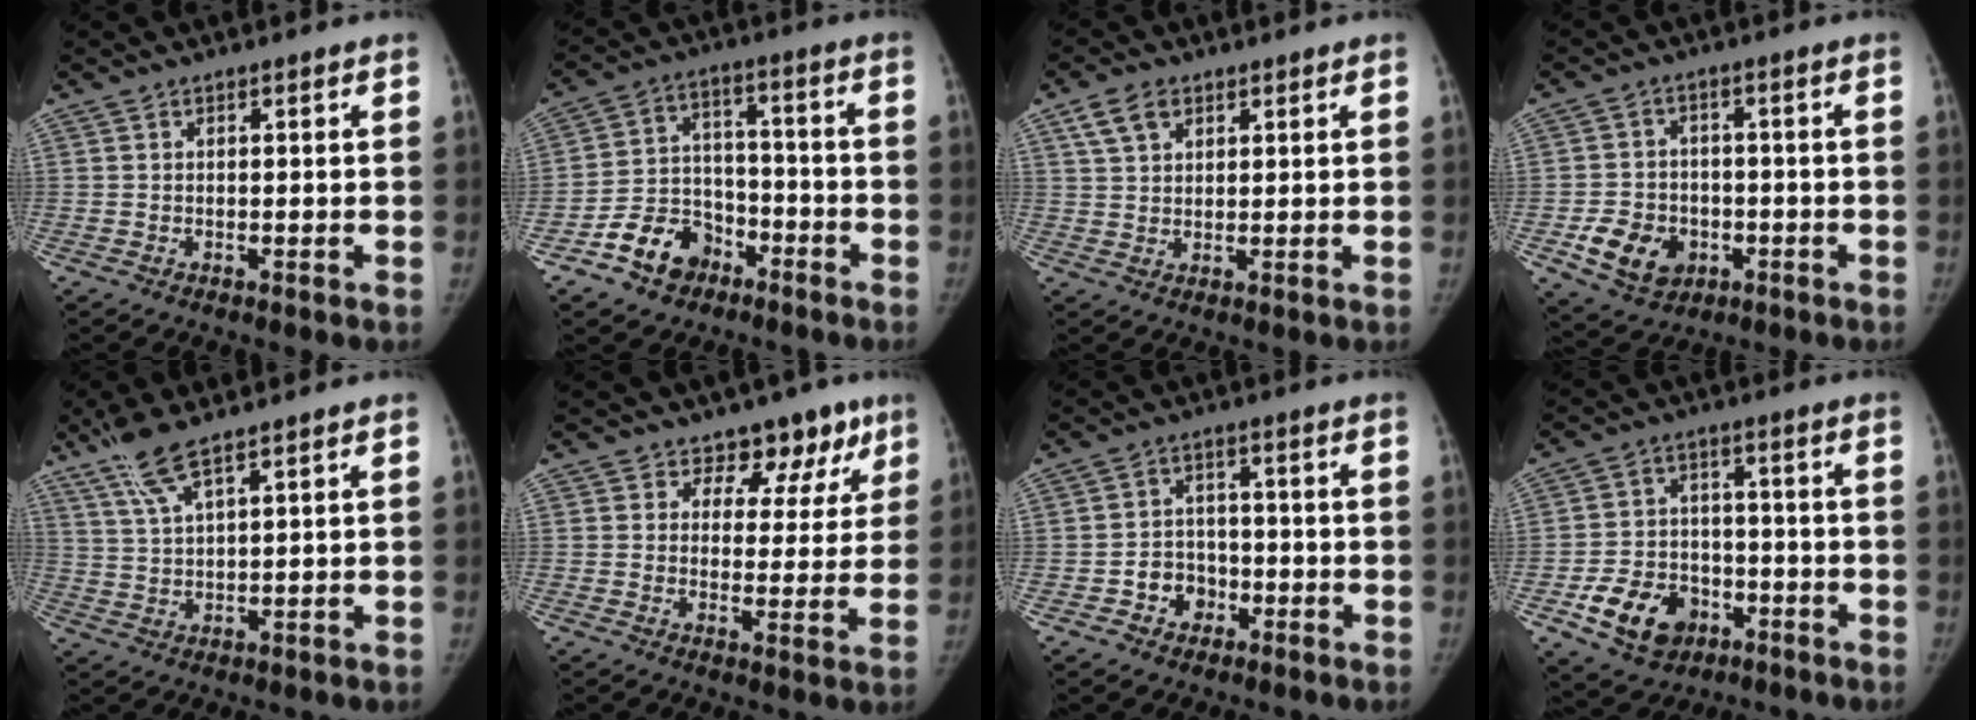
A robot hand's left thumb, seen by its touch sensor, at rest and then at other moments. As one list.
[{"total": 10.8, "force": [-6.4, 7.7, 4.0], "torque": [-0.041, 0.057, -0.112]}, {"total": 5.1, "force": [2.7, 3.4, 2.7], "torque": [-0.037, -0.004, 0.054]}, {"total": 9.6, "force": [-3.2, 7.7, 4.7], "torque": [-0.057, 0.013, -0.044]}, {"total": 6.9, "force": [4.9, 1.1, 4.7], "torque": [-0.107, -0.015, 0.106]}, {"total": 9.0, "force": [6.2, 6.2, 1.8], "torque": [0.025, -0.028, 0.062]}, {"total": 5.9, "force": [-2.4, 5.0, 1.9], "torque": [-0.001, 0.024, -0.040]}, {"total": 12.0, "force": [-5.4, 8.9, 5.9], "torque": [-0.077, 0.026, -0.083]}]